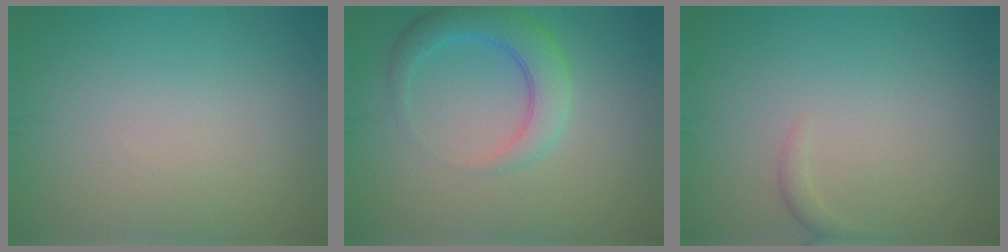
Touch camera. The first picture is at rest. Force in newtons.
{"total": 4.1, "press": 4.1, "slide": 0.2}
{"total": 0.9, "press": 0.9, "slide": 0.1}